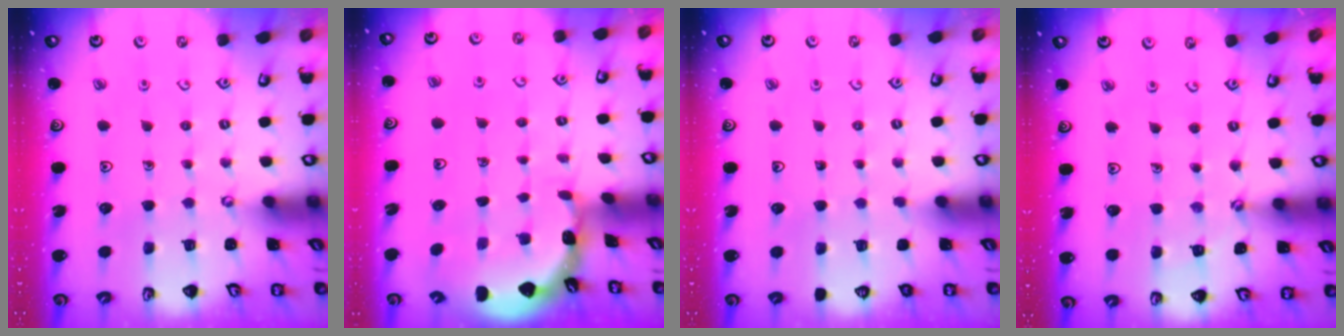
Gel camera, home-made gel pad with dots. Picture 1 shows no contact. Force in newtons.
{"total": 1.6, "press": 1.6, "slide": 0.1}
{"total": 0.0}
{"total": 3.1, "press": 3.1, "slide": 0.5}